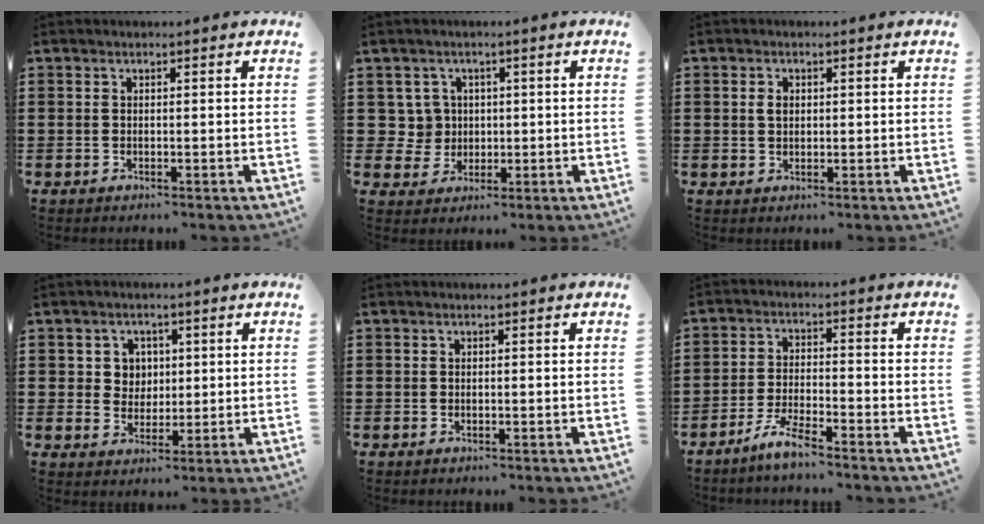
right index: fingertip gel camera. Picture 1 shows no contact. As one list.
[{"total": 4.2, "force": [0.8, 4.1, 0.7], "torque": [-0.035, 0.015, 0.013]}, {"total": 1.2, "force": [0.3, 1.0, 0.6], "torque": [-0.013, 0.004, 0.007]}, {"total": 4.0, "force": [1.2, 3.8, 0.9], "torque": [-0.036, 0.014, 0.020]}, {"total": 0.0}, {"total": 4.8, "force": [-4.2, 0.1, 2.4], "torque": [-0.062, -0.009, -0.083]}]